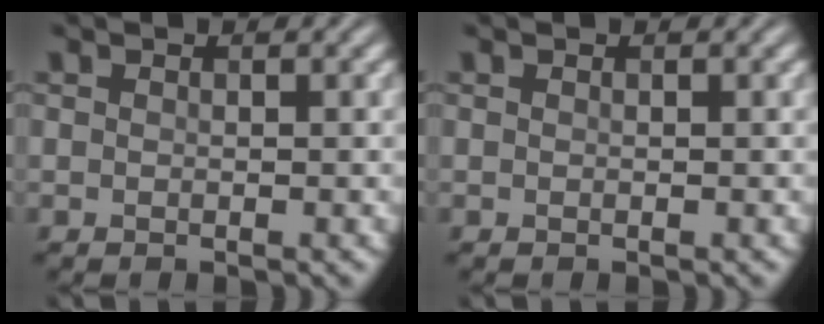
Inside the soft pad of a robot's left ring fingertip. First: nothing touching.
{"total": 0.0}